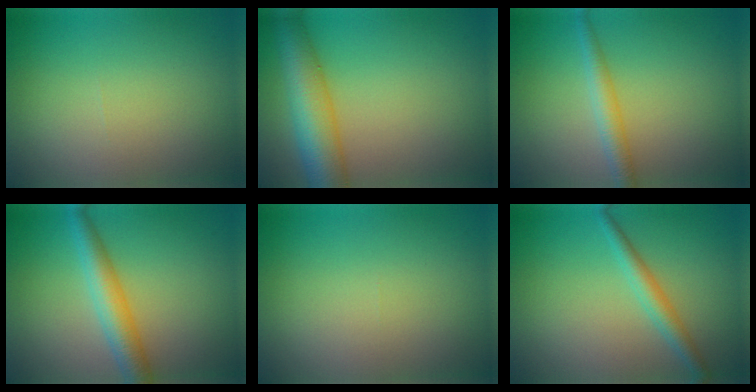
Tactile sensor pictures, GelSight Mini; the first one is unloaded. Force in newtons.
{"total": 8.1, "press": 8.1, "slide": 0.2}
{"total": 2.5, "press": 2.5, "slide": 0.1}
{"total": 4.4, "press": 4.4, "slide": 0.1}
{"total": 0.0}
{"total": 2.4, "press": 2.4, "slide": 0.1}